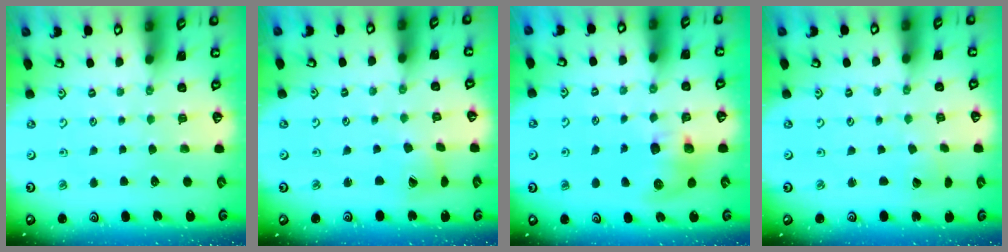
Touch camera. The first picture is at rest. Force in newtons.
{"total": 5.9, "press": 5.9, "slide": 0.3}
{"total": 9.5, "press": 9.4, "slide": 1.1}
{"total": 1.4, "press": 1.3, "slide": 0.2}